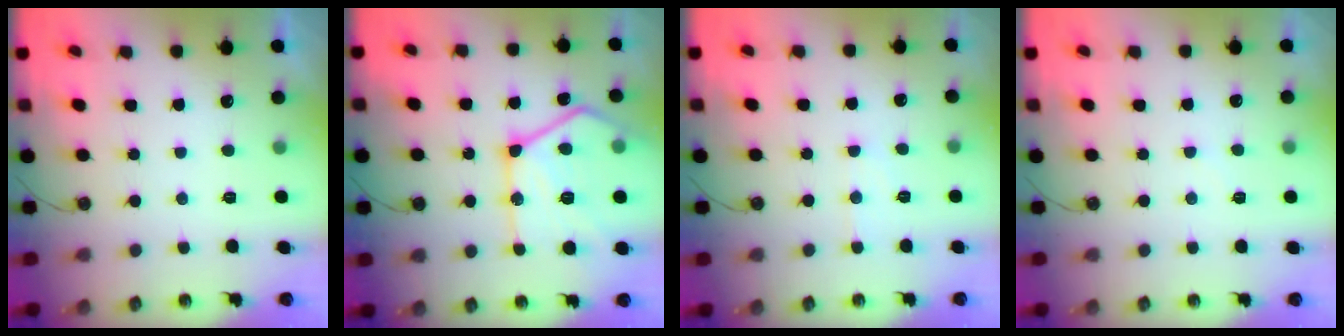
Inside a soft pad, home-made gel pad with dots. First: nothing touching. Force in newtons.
{"total": 24.1, "press": 24.0, "slide": 1.9}
{"total": 5.8, "press": 5.8, "slide": 0.4}
{"total": 3.2, "press": 3.1, "slide": 0.4}